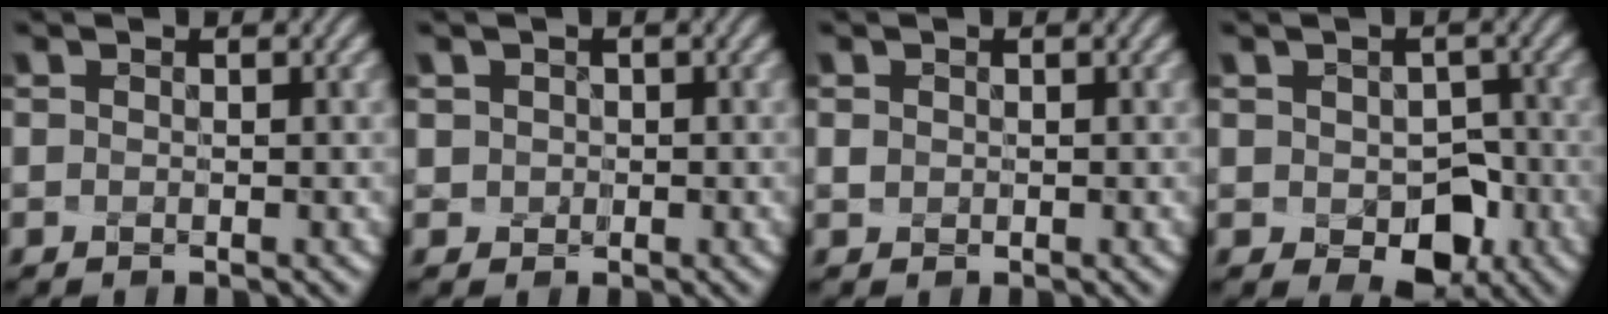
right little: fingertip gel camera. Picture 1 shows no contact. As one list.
[{"total": 1.3, "force": [0.3, 1.3, 0.1], "torque": [-0.017, 0.013, -0.004]}, {"total": 0.8, "force": [0.3, 0.7, 0.2], "torque": [-0.017, 0.012, -0.001]}, {"total": 5.0, "force": [-1.6, 3.2, 3.5], "torque": [-0.059, -0.019, -0.010]}]